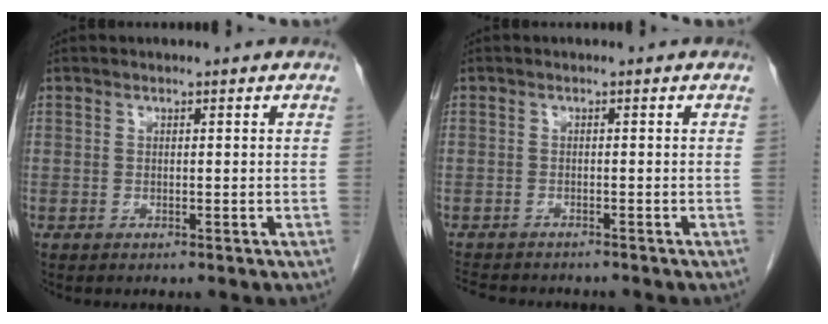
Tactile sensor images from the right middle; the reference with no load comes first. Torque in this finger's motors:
{"motor_torque": [0.04, -0.03, 0.00, 0.00]}